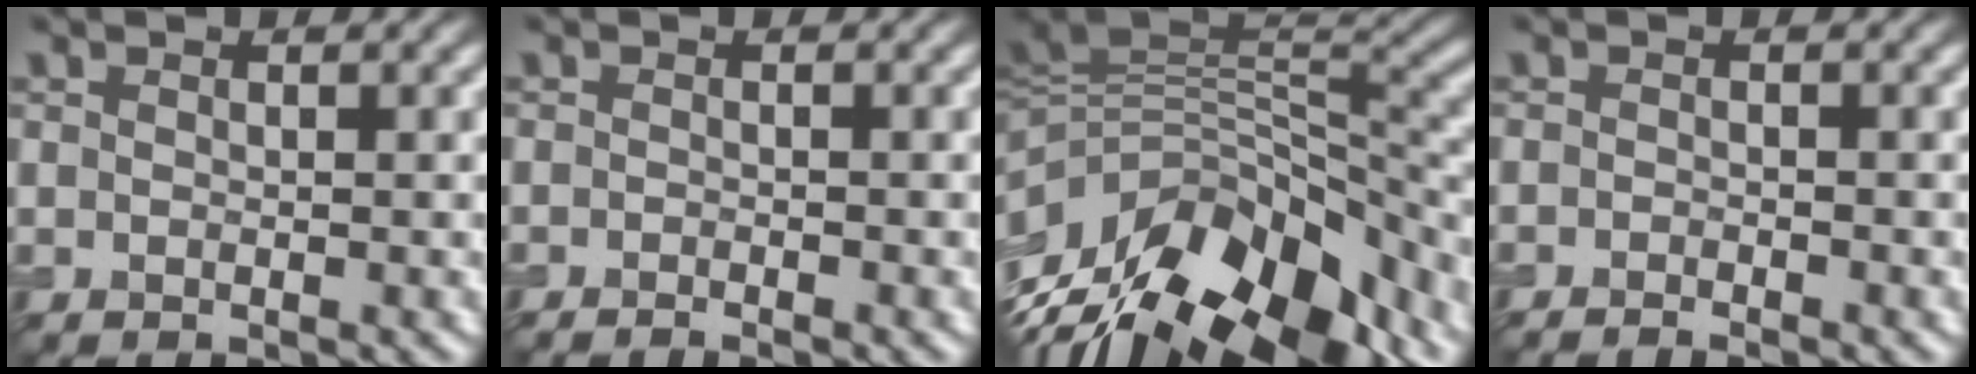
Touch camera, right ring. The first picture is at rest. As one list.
[{"total": 1.4, "force": [-1.2, 0.2, 0.7], "torque": [-0.015, 0.001, -0.024]}, {"total": 13.9, "force": [-6.7, 7.2, 9.8], "torque": [-0.202, 0.003, -0.108]}, {"total": 1.8, "force": [-1.5, 0.2, 0.8], "torque": [-0.019, 0.002, -0.030]}]